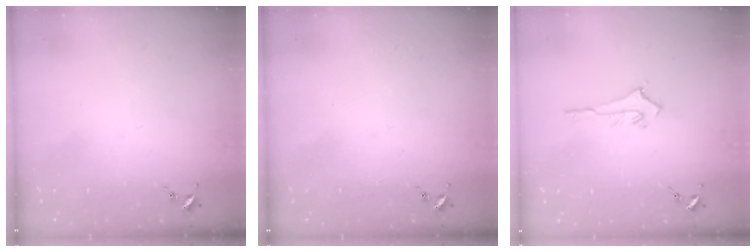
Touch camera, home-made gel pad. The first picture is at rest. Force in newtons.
{"total": 0.0}
{"total": 2.9, "press": 2.9, "slide": 0.3}